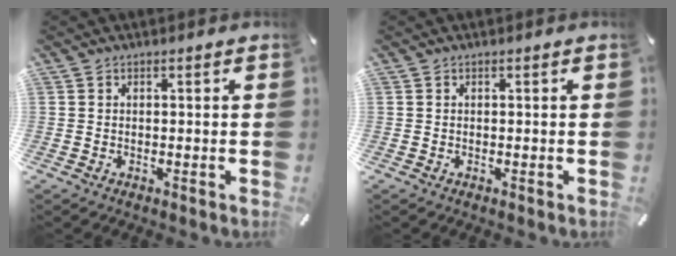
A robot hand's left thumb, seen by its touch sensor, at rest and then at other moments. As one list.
[{"total": 0.0}]